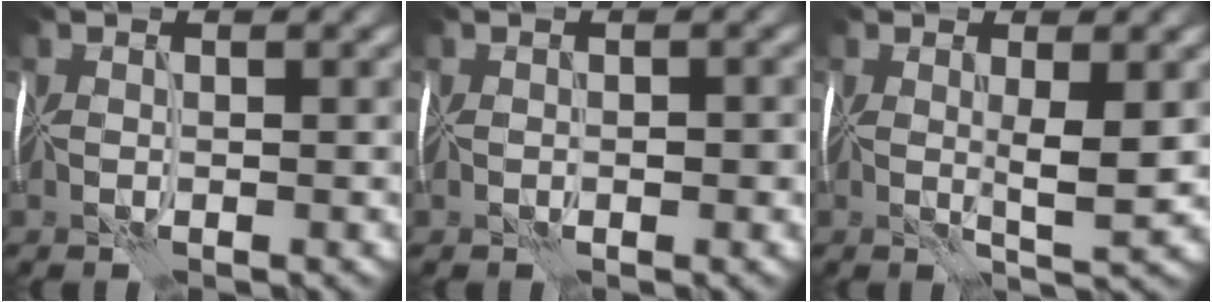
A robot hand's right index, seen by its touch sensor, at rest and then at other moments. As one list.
[{"total": 1.0, "force": [-0.3, 0.7, 0.6], "torque": [-0.006, -0.003, 0.001]}, {"total": 2.4, "force": [0.3, 0.3, 2.3], "torque": [-0.039, -0.002, 0.006]}]